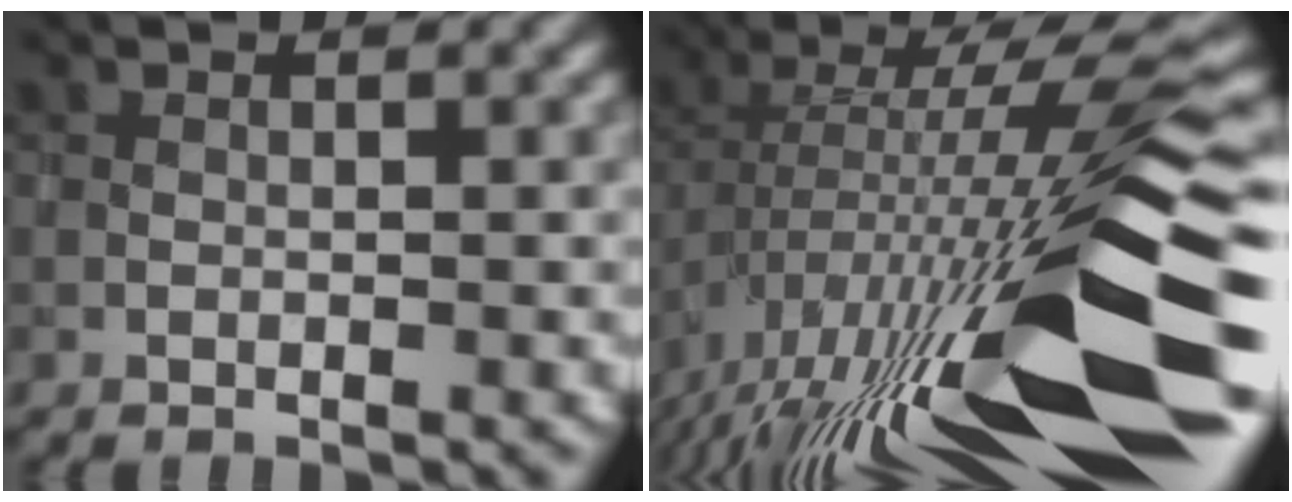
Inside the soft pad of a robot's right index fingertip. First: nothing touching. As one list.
[{"total": 17.7, "force": [-4.7, 3.8, 16.6], "torque": [-0.270, 0.019, -0.091]}]